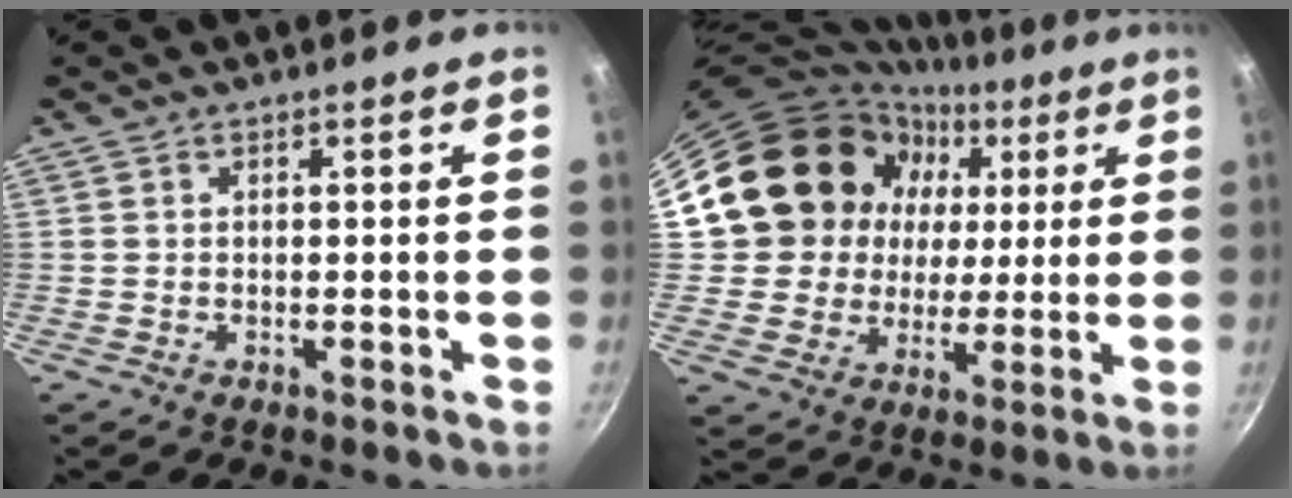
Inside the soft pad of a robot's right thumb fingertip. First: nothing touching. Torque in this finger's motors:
{"motor_torque": [0.43, 4.58, 0.87, -0.53, 0.25]}